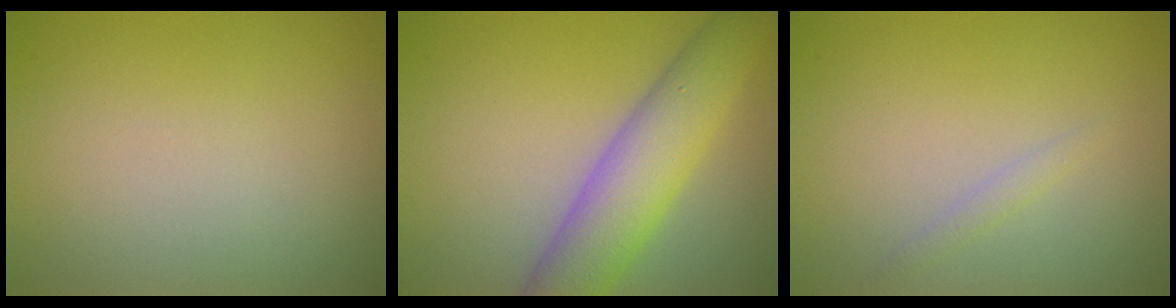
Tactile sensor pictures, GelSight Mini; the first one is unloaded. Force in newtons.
{"total": 6.7, "press": 6.7, "slide": 0.4}
{"total": 0.8, "press": 0.8, "slide": 0.0}